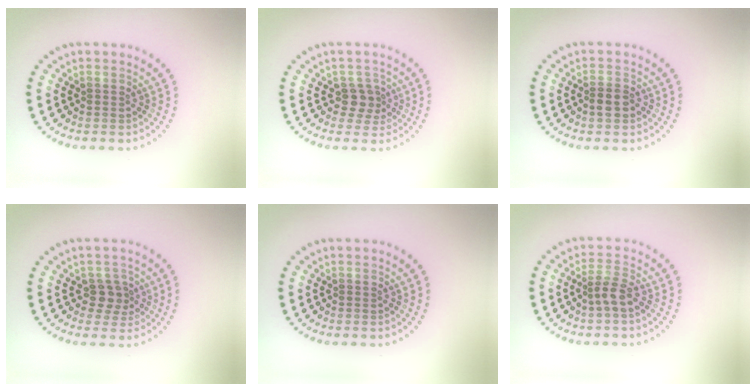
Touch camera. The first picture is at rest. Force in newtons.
{"total": 2.0, "press": 1.7, "slide": 1.1}
{"total": 1.9, "press": 1.7, "slide": 0.8}
{"total": 2.0, "press": 1.7, "slide": 1.1}
{"total": 0.0}
{"total": 2.1, "press": 1.7, "slide": 1.3}